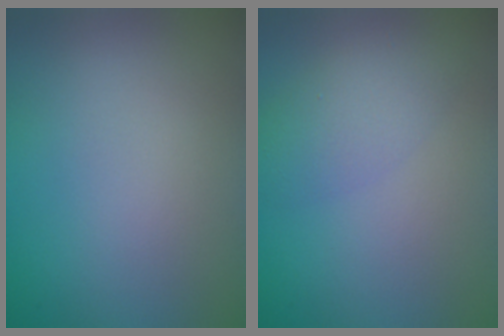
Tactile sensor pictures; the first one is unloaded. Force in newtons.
{"total": 2.7, "press": 2.7, "slide": 0.1}